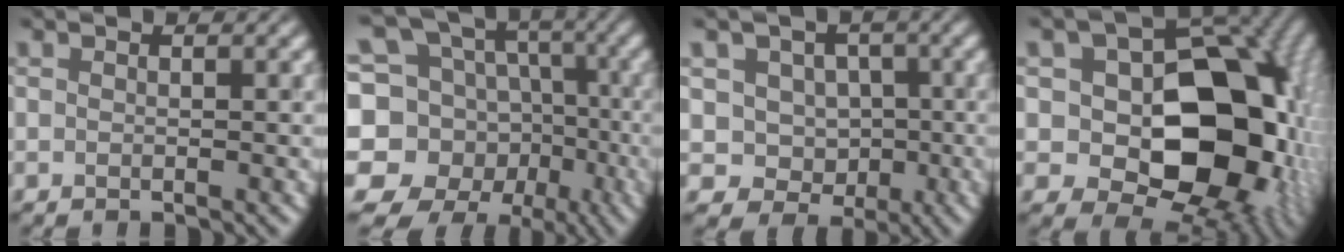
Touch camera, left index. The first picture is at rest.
{"total": 13.3, "force": [-3.5, 11.6, 5.4], "torque": [-0.146, -0.002, -0.049]}
{"total": 3.5, "force": [-0.4, 3.3, 1.0], "torque": [-0.011, -0.003, -0.008]}
{"total": 15.9, "force": [-0.6, 11.0, 11.4], "torque": [-0.110, -0.007, 0.005]}